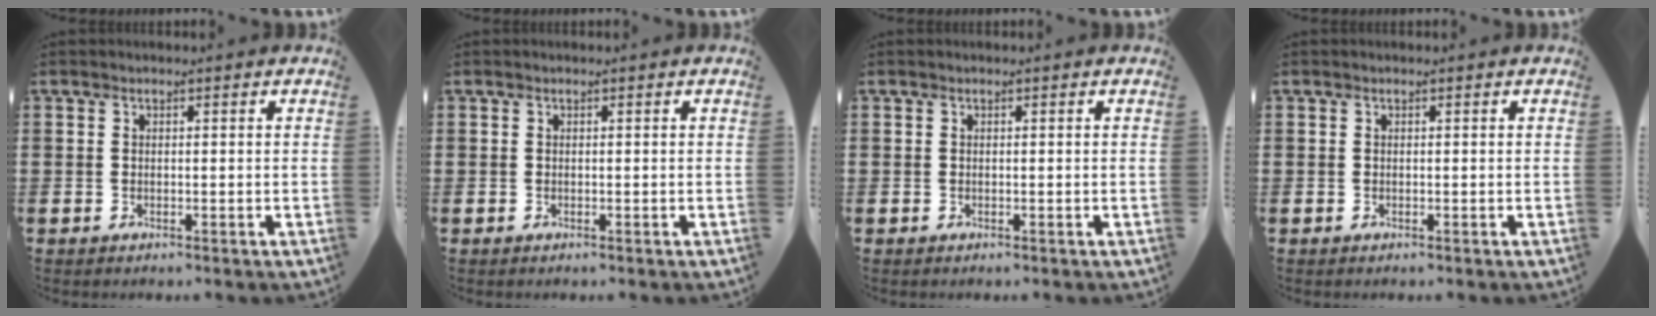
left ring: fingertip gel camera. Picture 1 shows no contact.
{"total": 0.0}
{"total": 0.0}
{"total": 0.0}